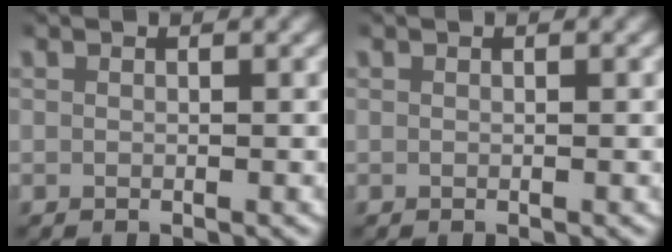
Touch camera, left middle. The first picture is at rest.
{"total": 0.0}